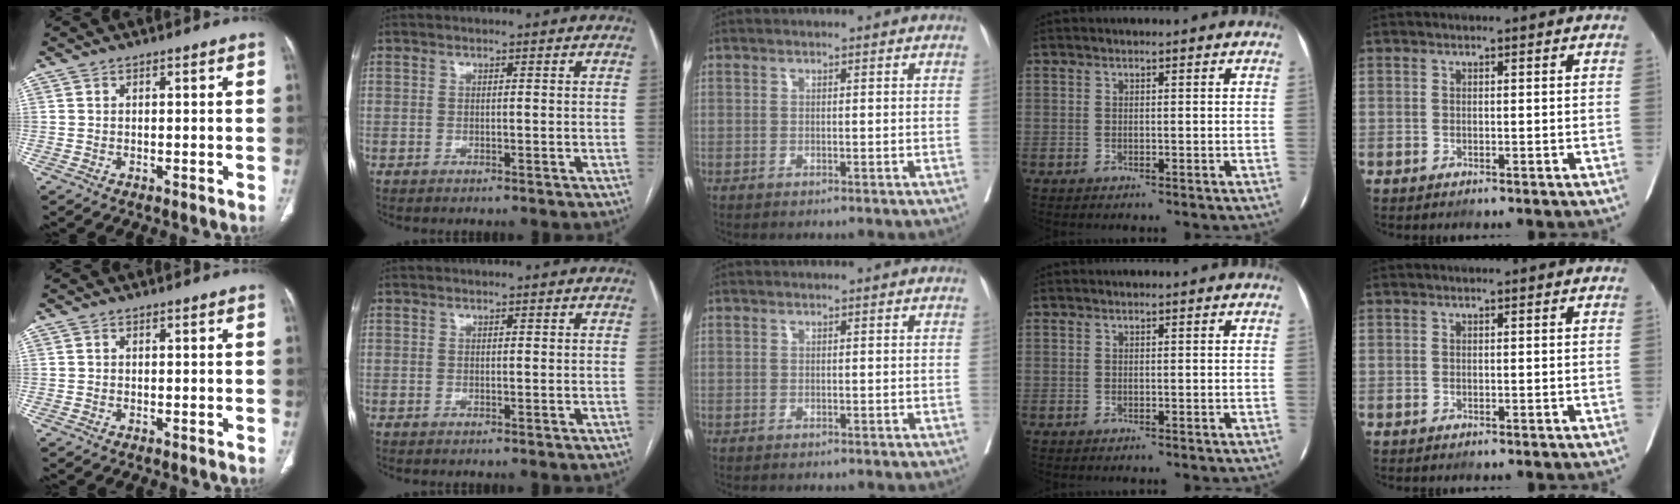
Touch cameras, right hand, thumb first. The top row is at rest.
{}